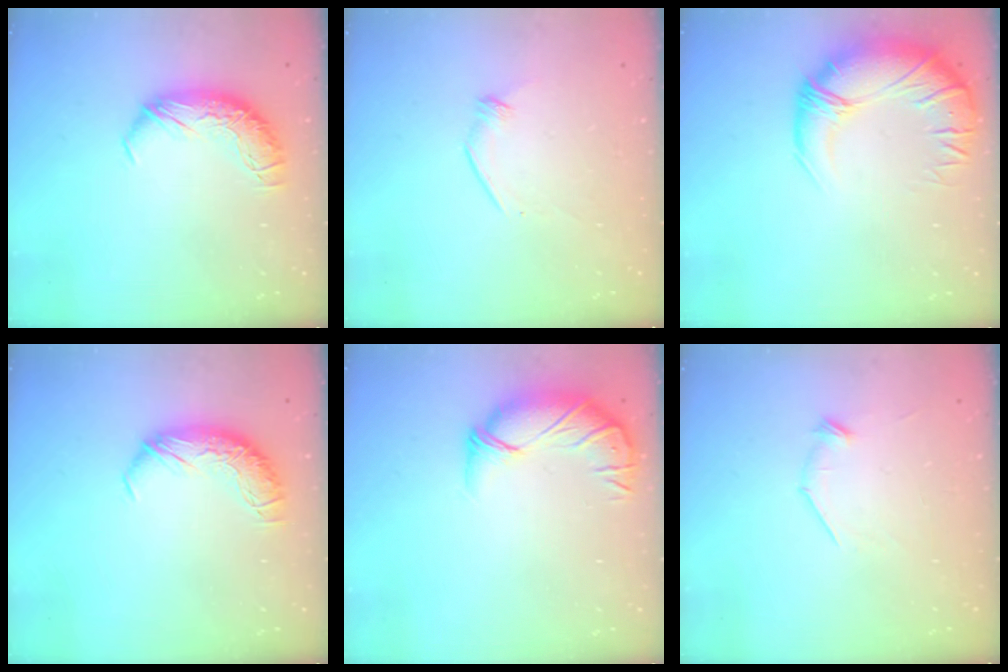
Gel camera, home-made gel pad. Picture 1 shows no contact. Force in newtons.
{"total": 6.2, "press": 6.1, "slide": 1.0}
{"total": 4.3, "press": 2.4, "slide": 3.6}
{"total": 0.0}
{"total": 3.5, "press": 2.6, "slide": 2.4}
{"total": 5.9, "press": 5.8, "slide": 1.3}